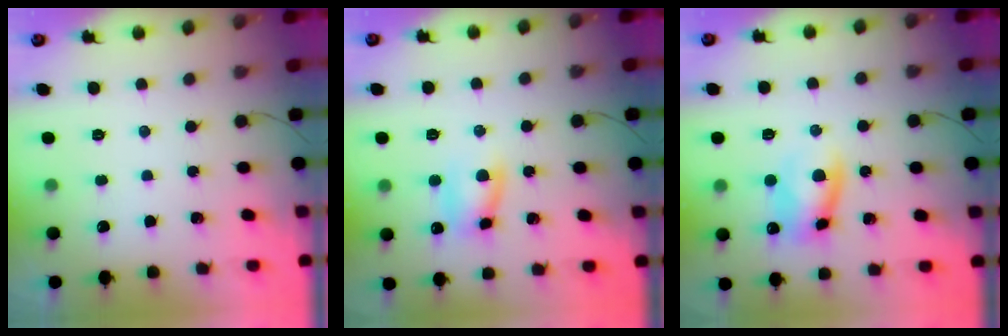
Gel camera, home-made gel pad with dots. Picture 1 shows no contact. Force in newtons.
{"total": 7.7, "press": 7.7, "slide": 0.4}
{"total": 8.9, "press": 8.9, "slide": 0.8}